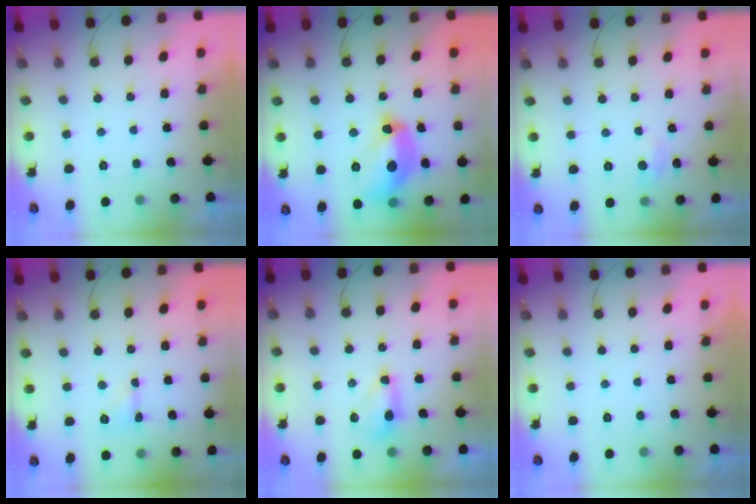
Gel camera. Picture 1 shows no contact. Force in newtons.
{"total": 14.2, "press": 14.1, "slide": 0.8}
{"total": 5.9, "press": 5.9, "slide": 0.7}
{"total": 3.6, "press": 3.6, "slide": 0.5}
{"total": 5.9, "press": 5.9, "slide": 0.7}
{"total": 0.0}